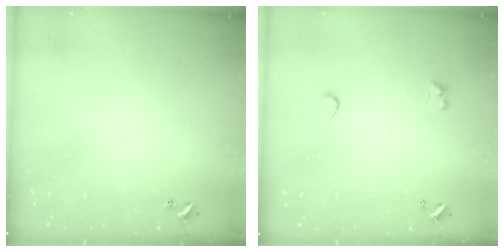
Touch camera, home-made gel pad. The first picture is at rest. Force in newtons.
{"total": 1.0, "press": 0.7, "slide": 0.7}